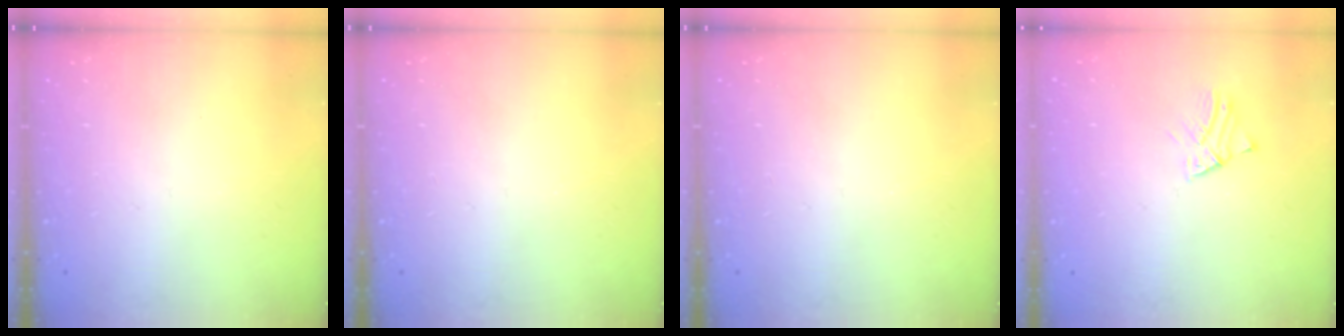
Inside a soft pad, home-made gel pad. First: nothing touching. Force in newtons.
{"total": 0.0}
{"total": 0.0}
{"total": 1.2, "press": 1.2, "slide": 0.0}